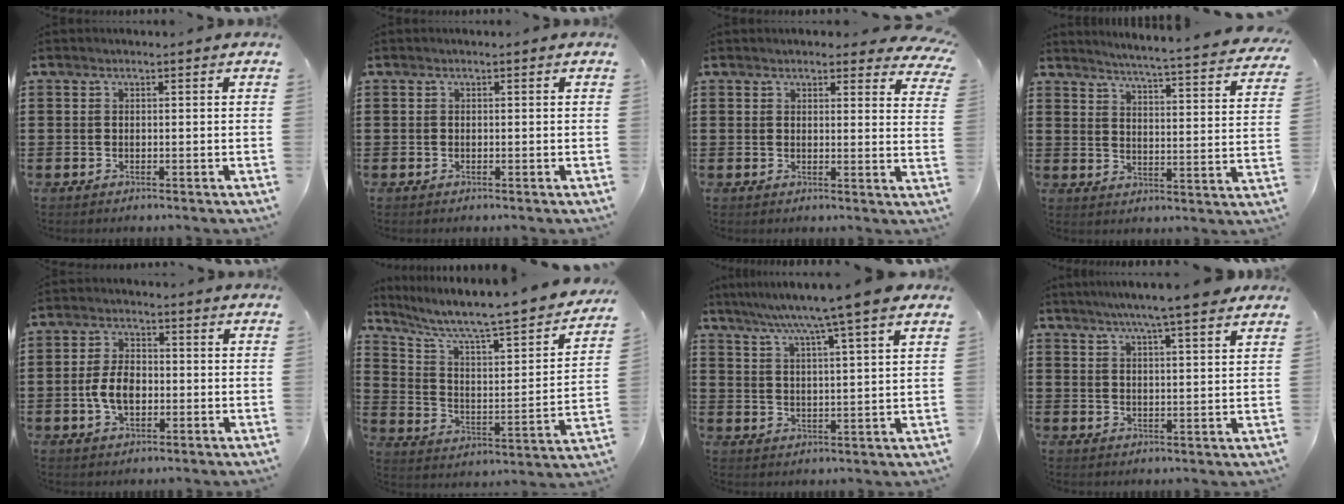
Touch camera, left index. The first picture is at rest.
{"total": 0.0}
{"total": 3.4, "force": [3.2, 0.3, 1.0], "torque": [-0.014, -0.012, 0.056]}
{"total": 4.1, "force": [3.7, -0.9, 1.3], "torque": [-0.046, -0.039, 0.055]}
{"total": 5.5, "force": [-0.9, 3.1, 4.5], "torque": [-0.102, 0.002, -0.023]}
{"total": 6.6, "force": [5.4, 0.7, 3.6], "torque": [-0.098, -0.051, 0.085]}
{"total": 7.7, "force": [6.1, -1.2, 4.5], "torque": [-0.105, -0.025, 0.102]}
{"total": 5.7, "force": [4.8, -0.5, 3.1], "torque": [-0.073, -0.010, 0.082]}